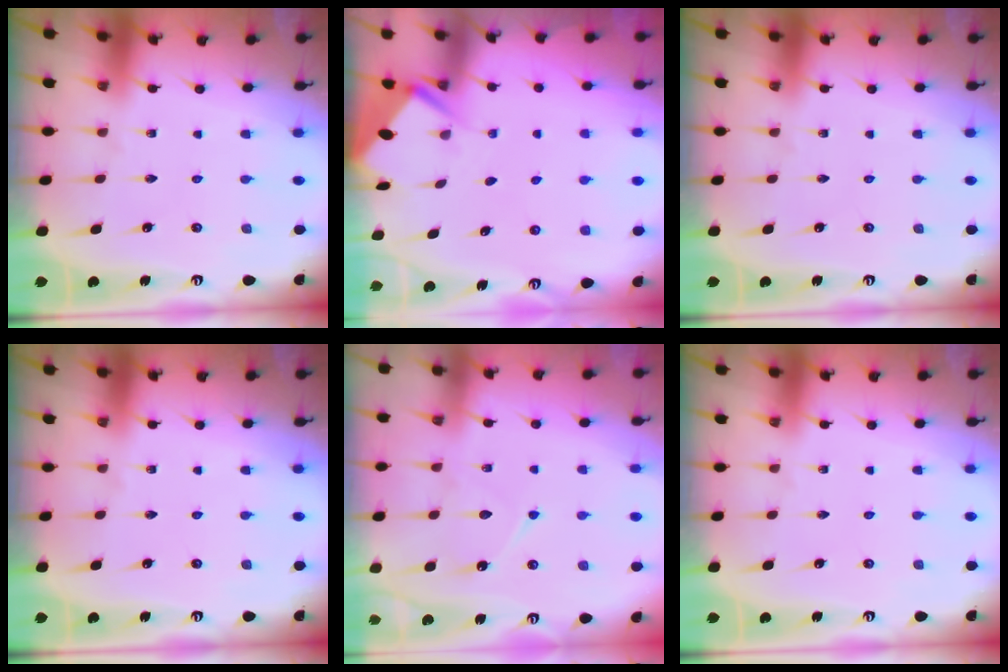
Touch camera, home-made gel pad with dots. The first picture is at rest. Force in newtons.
{"total": 2.8, "press": 2.8, "slide": 0.3}
{"total": 0.0}
{"total": 0.0}
{"total": 8.2, "press": 8.1, "slide": 0.8}
{"total": 0.0}